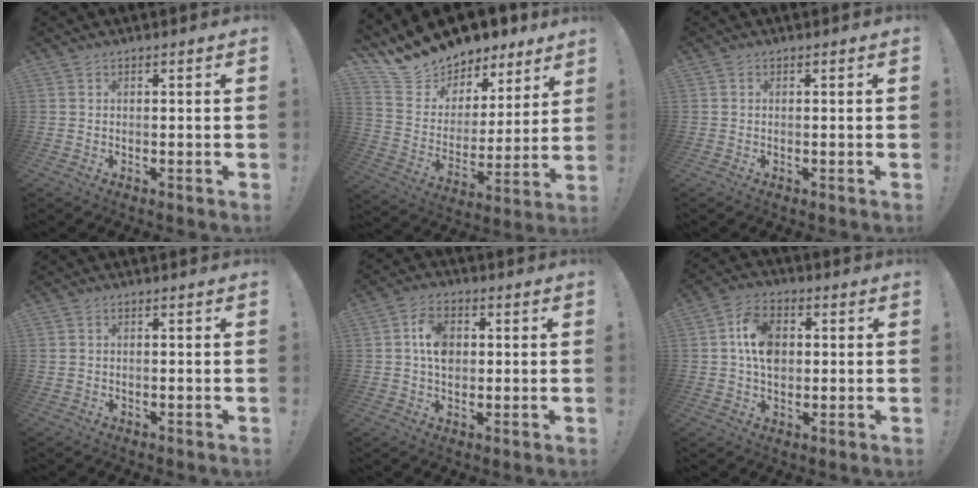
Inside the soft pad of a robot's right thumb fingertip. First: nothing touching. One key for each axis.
{"total": 15.1, "fx": 13.5, "fy": 6.3, "fz": 2.2, "tx": -0.055, "ty": -0.113, "tz": 0.254}
{"total": 0.0}
{"total": 1.0, "fx": -0.5, "fy": 0.8, "fz": 0.3, "tx": -0.005, "ty": 0.003, "tz": -0.008}
{"total": 9.3, "fx": 1.5, "fy": 6.8, "fz": 6.2, "tx": -0.094, "ty": 0.006, "tz": 0.030}
{"total": 11.4, "fx": 1.8, "fy": 8.3, "fz": 7.5, "tx": -0.125, "ty": 0.007, "tz": 0.035}